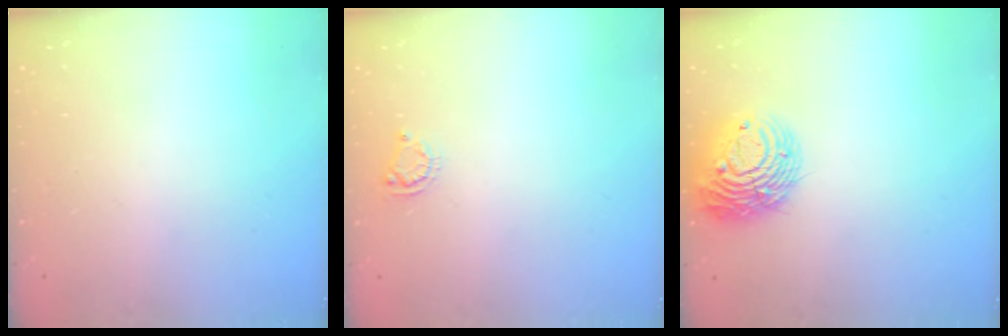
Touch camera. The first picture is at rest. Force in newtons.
{"total": 4.9, "press": 4.8, "slide": 0.5}
{"total": 12.5, "press": 12.4, "slide": 1.5}